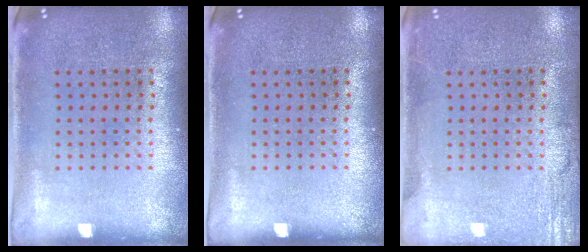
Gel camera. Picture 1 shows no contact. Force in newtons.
{"total": 0.0}
{"total": 2.6, "press": 2.6, "slide": 0.3}